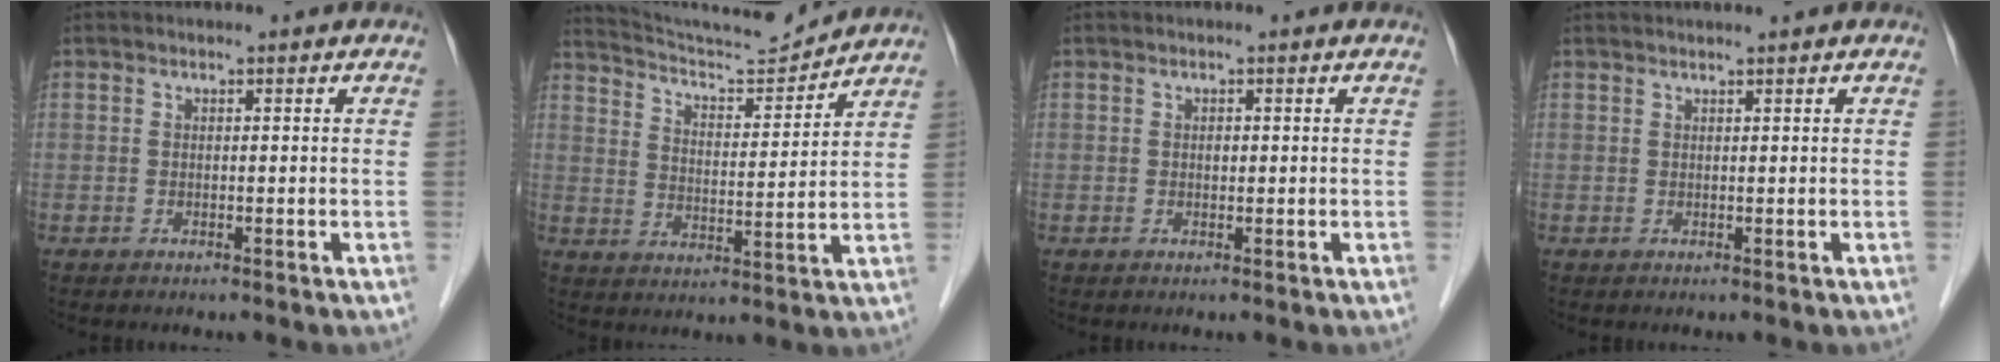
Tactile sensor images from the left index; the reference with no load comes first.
{"total": 11.8, "force": [11.6, -1.1, 1.8], "torque": [-0.043, -0.007, 0.194]}
{"total": 0.5, "force": [0.2, 0.3, 0.4], "torque": [-0.006, 0.000, 0.003]}
{"total": 2.3, "force": [2.0, -0.3, 1.0], "torque": [-0.006, 0.019, 0.036]}